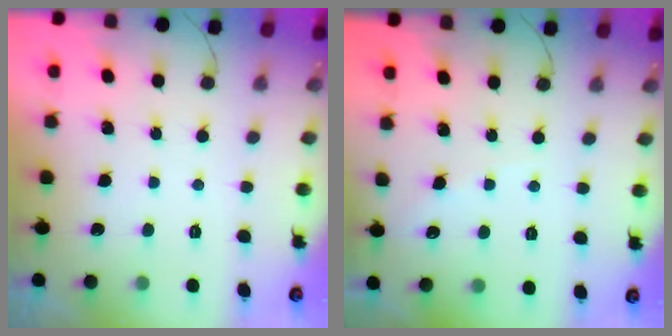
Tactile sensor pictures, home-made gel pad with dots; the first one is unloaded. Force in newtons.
{"total": 3.3, "press": 3.2, "slide": 0.4}